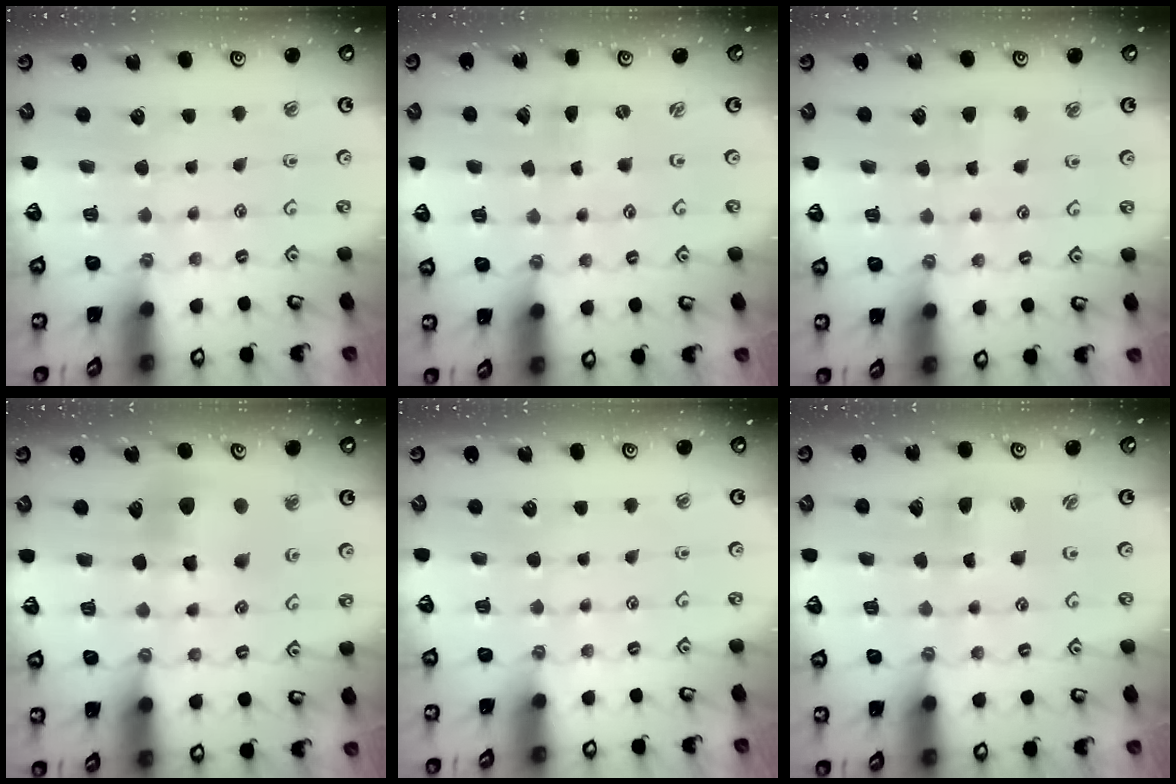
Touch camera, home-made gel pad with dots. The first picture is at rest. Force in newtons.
{"total": 0.0}
{"total": 2.1, "press": 2.0, "slide": 0.4}
{"total": 8.8, "press": 8.7, "slide": 1.3}
{"total": 0.0}
{"total": 2.7, "press": 2.7, "slide": 0.4}